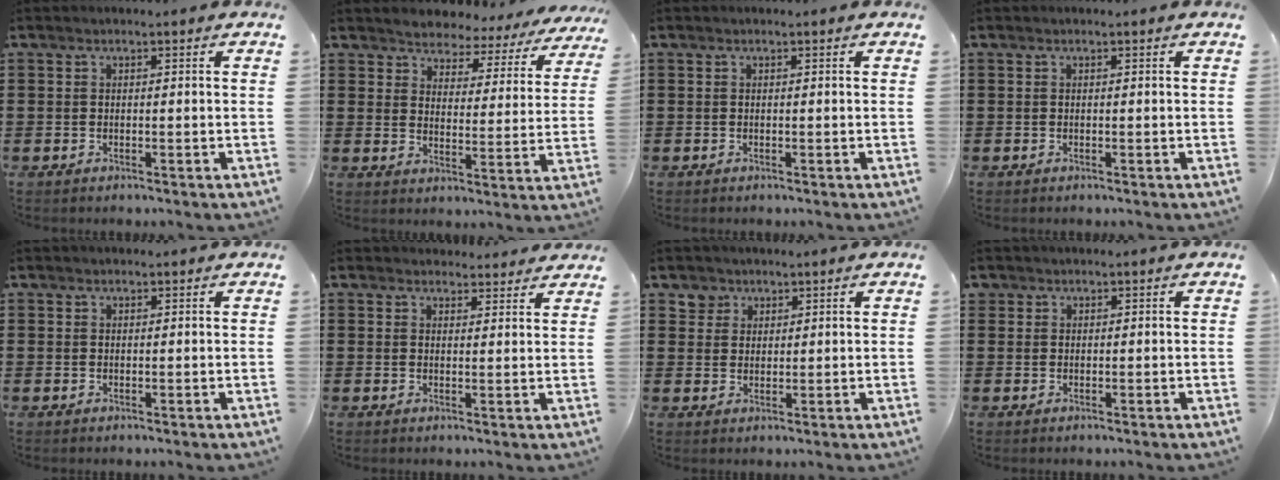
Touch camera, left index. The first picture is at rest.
{"total": 3.7, "force": [3.6, 0.8, -0.3], "torque": [-0.020, -0.029, 0.058]}
{"total": 0.0}
{"total": 0.0}
{"total": 0.7, "force": [0.6, 0.3, 0.1], "torque": [-0.004, 0.001, 0.012]}
{"total": 2.8, "force": [2.7, 0.7, 0.2], "torque": [-0.003, -0.008, 0.050]}
{"total": 3.0, "force": [2.0, 2.3, -0.2], "torque": [-0.002, 0.004, 0.037]}
{"total": 1.0, "force": [0.8, 0.6, 0.1], "torque": [-0.005, 0.003, 0.016]}